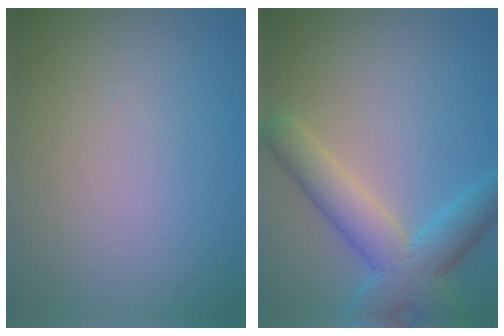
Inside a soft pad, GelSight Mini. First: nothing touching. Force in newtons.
{"total": 6.5, "press": 6.5, "slide": 0.5}